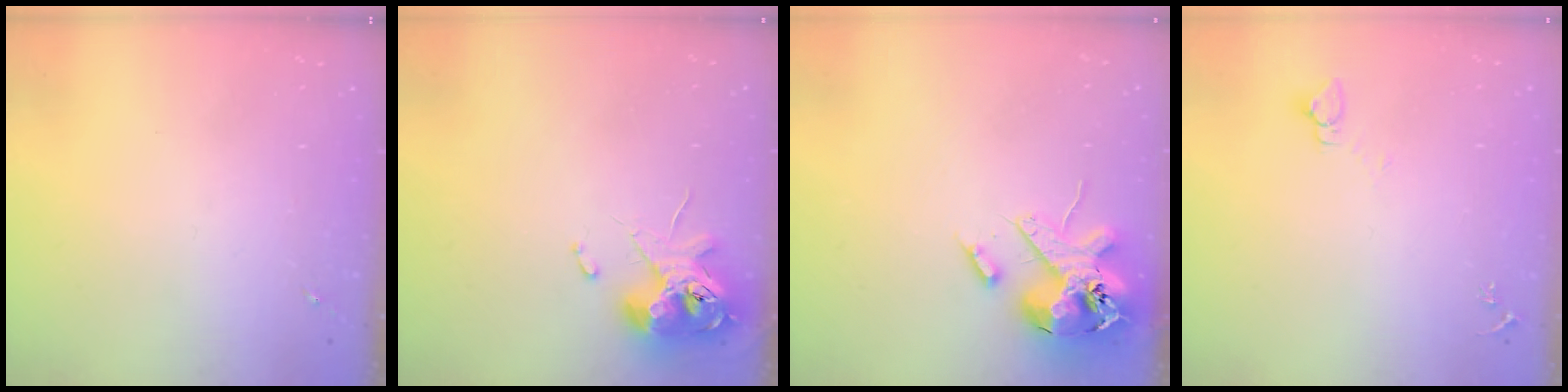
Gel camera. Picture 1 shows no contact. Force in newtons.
{"total": 11.9, "press": 11.7, "slide": 2.1}
{"total": 16.3, "press": 16.1, "slide": 2.7}
{"total": 2.7, "press": 2.7, "slide": 0.1}